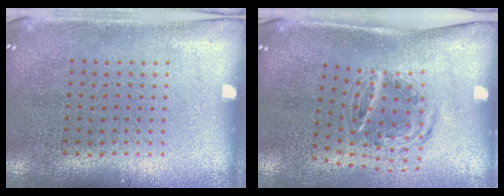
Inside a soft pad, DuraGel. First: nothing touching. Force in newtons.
{"total": 1.2, "press": 1.0, "slide": 0.5}